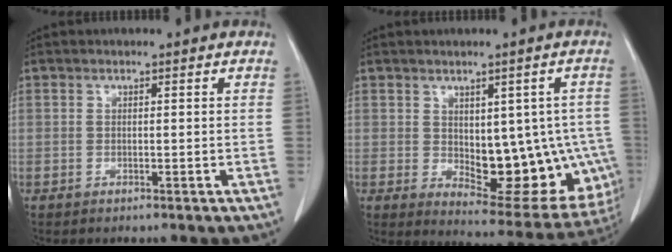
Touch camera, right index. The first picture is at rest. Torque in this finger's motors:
{"motor_torque": [0.33, 0.01, 0.14, 0.02]}